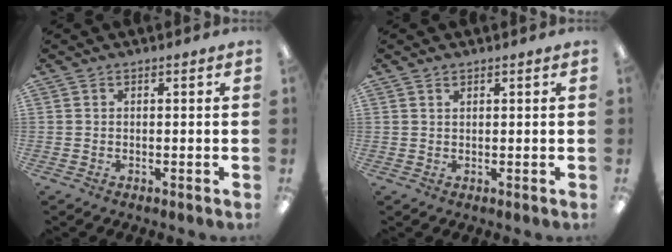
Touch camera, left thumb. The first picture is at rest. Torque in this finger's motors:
{"motor_torque": [0.08, 0.17, -0.10, 0.11, 0.07]}